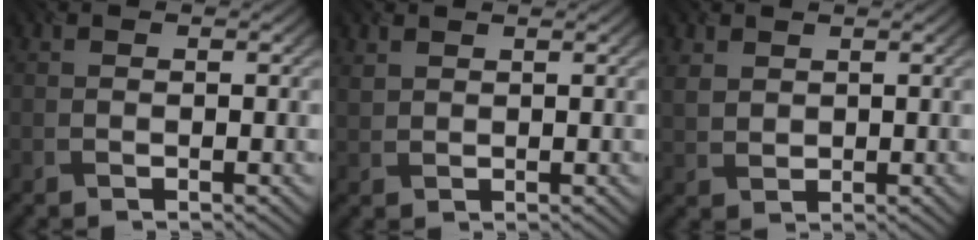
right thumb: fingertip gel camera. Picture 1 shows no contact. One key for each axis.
{"total": 1.4, "fx": 1.4, "fy": 0.3, "fz": -0.1, "tx": -0.009, "ty": -0.002, "tz": 0.029}
{"total": 2.3, "fx": 1.7, "fy": 1.4, "fz": 0.5, "tx": -0.026, "ty": -0.003, "tz": 0.033}